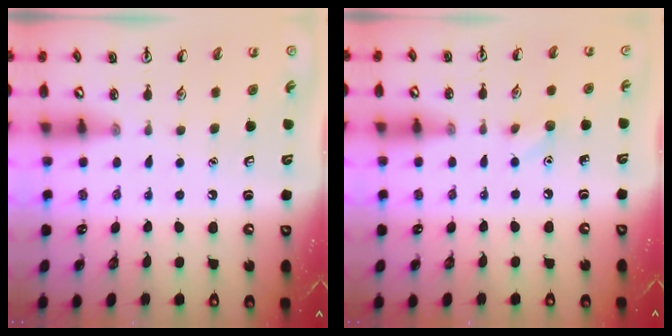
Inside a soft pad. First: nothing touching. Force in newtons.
{"total": 5.5, "press": 5.2, "slide": 1.8}